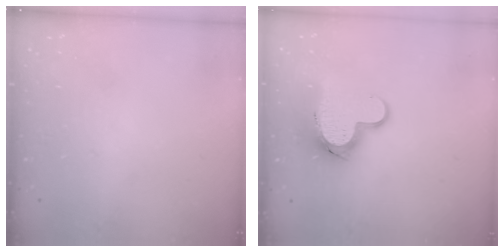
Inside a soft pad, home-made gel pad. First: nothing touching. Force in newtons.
{"total": 12.5, "press": 12.5, "slide": 1.0}